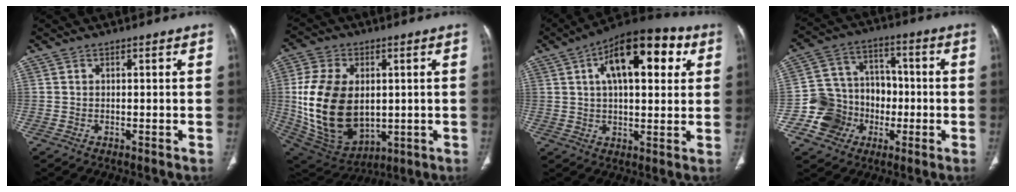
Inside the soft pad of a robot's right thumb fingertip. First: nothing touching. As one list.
[{"total": 21.2, "force": [0.5, 14.2, 15.7], "torque": [-0.293, -0.015, 0.035]}, {"total": 18.1, "force": [6.1, 8.4, 14.9], "torque": [-0.190, 0.010, 0.085]}, {"total": 13.4, "force": [-3.8, 12.1, 4.4], "torque": [-0.030, 0.057, -0.062]}]